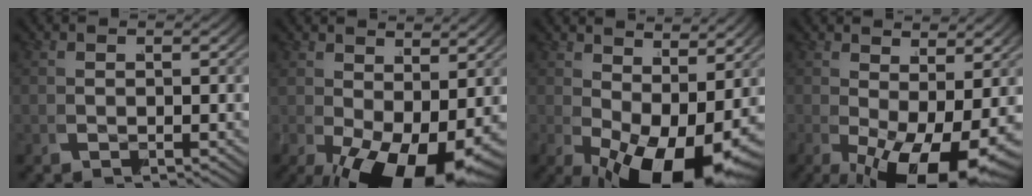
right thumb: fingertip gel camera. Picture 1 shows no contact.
{"total": 8.6, "force": [-1.9, 4.3, 7.2], "torque": [-0.108, -0.040, -0.004]}
{"total": 8.4, "force": [-1.0, 3.8, 7.4], "torque": [-0.104, -0.032, 0.004]}
{"total": 8.2, "force": [-1.8, 3.6, 7.1], "torque": [-0.096, -0.033, -0.011]}